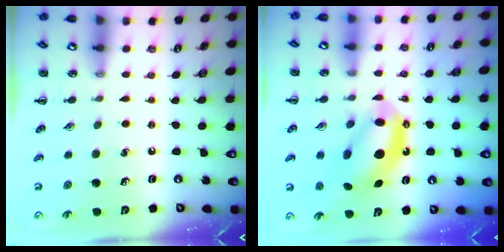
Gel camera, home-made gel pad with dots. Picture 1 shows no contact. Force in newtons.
{"total": 11.0, "press": 10.6, "slide": 2.9}